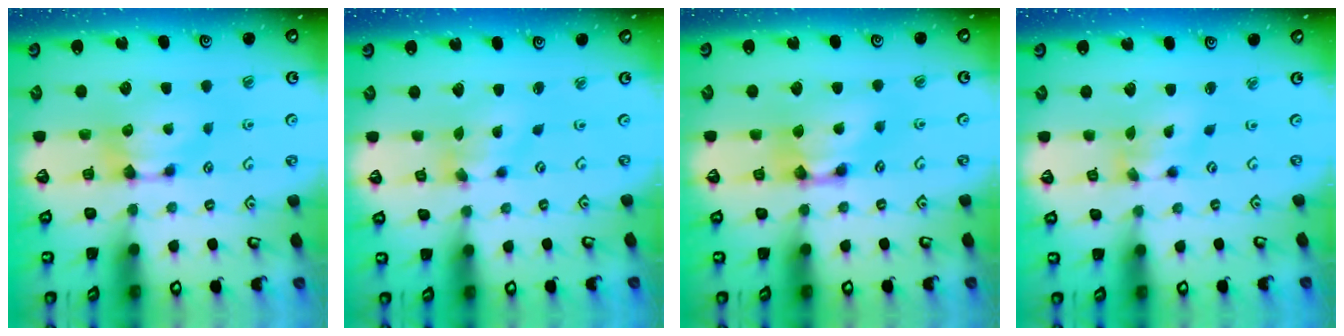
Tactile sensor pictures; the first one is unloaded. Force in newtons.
{"total": 2.5, "press": 2.1, "slide": 1.5}
{"total": 2.6, "press": 2.6, "slide": 0.2}
{"total": 2.0, "press": 1.2, "slide": 1.5}